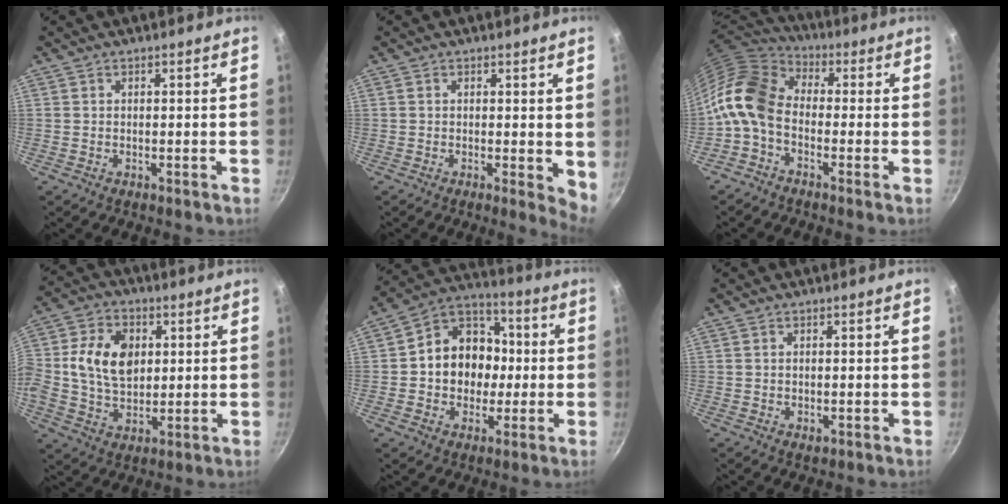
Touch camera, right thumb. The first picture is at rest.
{"total": 3.9, "force": [0.4, 1.6, 3.6], "torque": [-0.040, -0.007, 0.003]}
{"total": 10.4, "force": [-2.9, 7.0, 7.0], "torque": [-0.125, 0.045, -0.084]}
{"total": 12.9, "force": [2.0, 9.1, 8.9], "torque": [-0.146, 0.003, 0.027]}
{"total": 14.2, "force": [-0.3, 12.0, 7.6], "torque": [-0.076, 0.028, -0.023]}
{"total": 1.2, "force": [-0.2, 0.8, 1.0], "torque": [-0.013, -0.002, -0.002]}